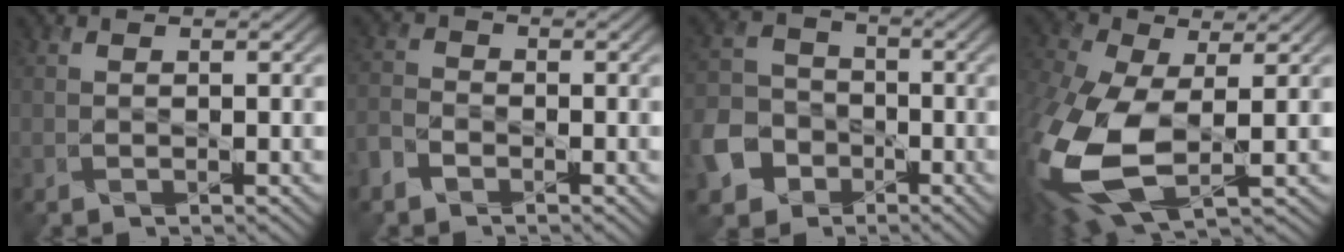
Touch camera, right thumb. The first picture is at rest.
{"total": 3.0, "force": [-2.2, 1.8, 0.8], "torque": [-0.024, -0.003, -0.057]}
{"total": 7.7, "force": [-3.9, 6.0, 2.7], "torque": [-0.081, -0.013, -0.095]}
{"total": 15.2, "force": [-3.1, 8.8, 12.0], "torque": [-0.331, -0.041, -0.042]}